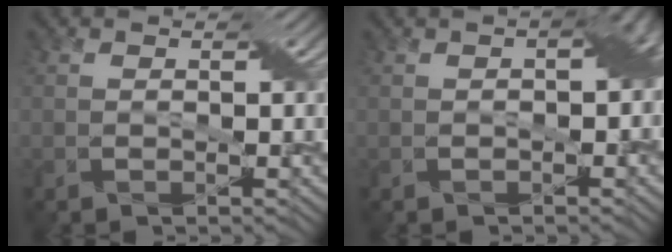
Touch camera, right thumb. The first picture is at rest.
{"total": 3.5, "force": [-0.1, 1.8, 2.9], "torque": [-0.034, 0.004, -0.003]}